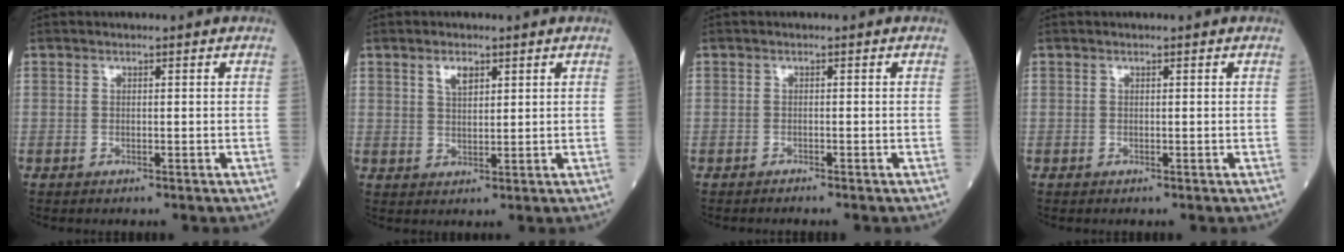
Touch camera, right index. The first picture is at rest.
{"total": 3.0, "force": [1.7, 1.4, 2.1], "torque": [-0.039, 0.003, 0.033]}
{"total": 1.3, "force": [-1.2, -0.2, 0.5], "torque": [-0.009, 0.002, -0.017]}
{"total": 0.0}